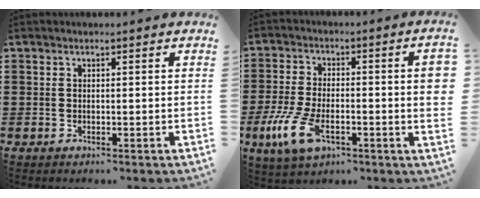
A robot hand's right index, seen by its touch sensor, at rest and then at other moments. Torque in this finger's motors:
{"motor_torque": [1.91, -0.23, 0.66, 0.19]}